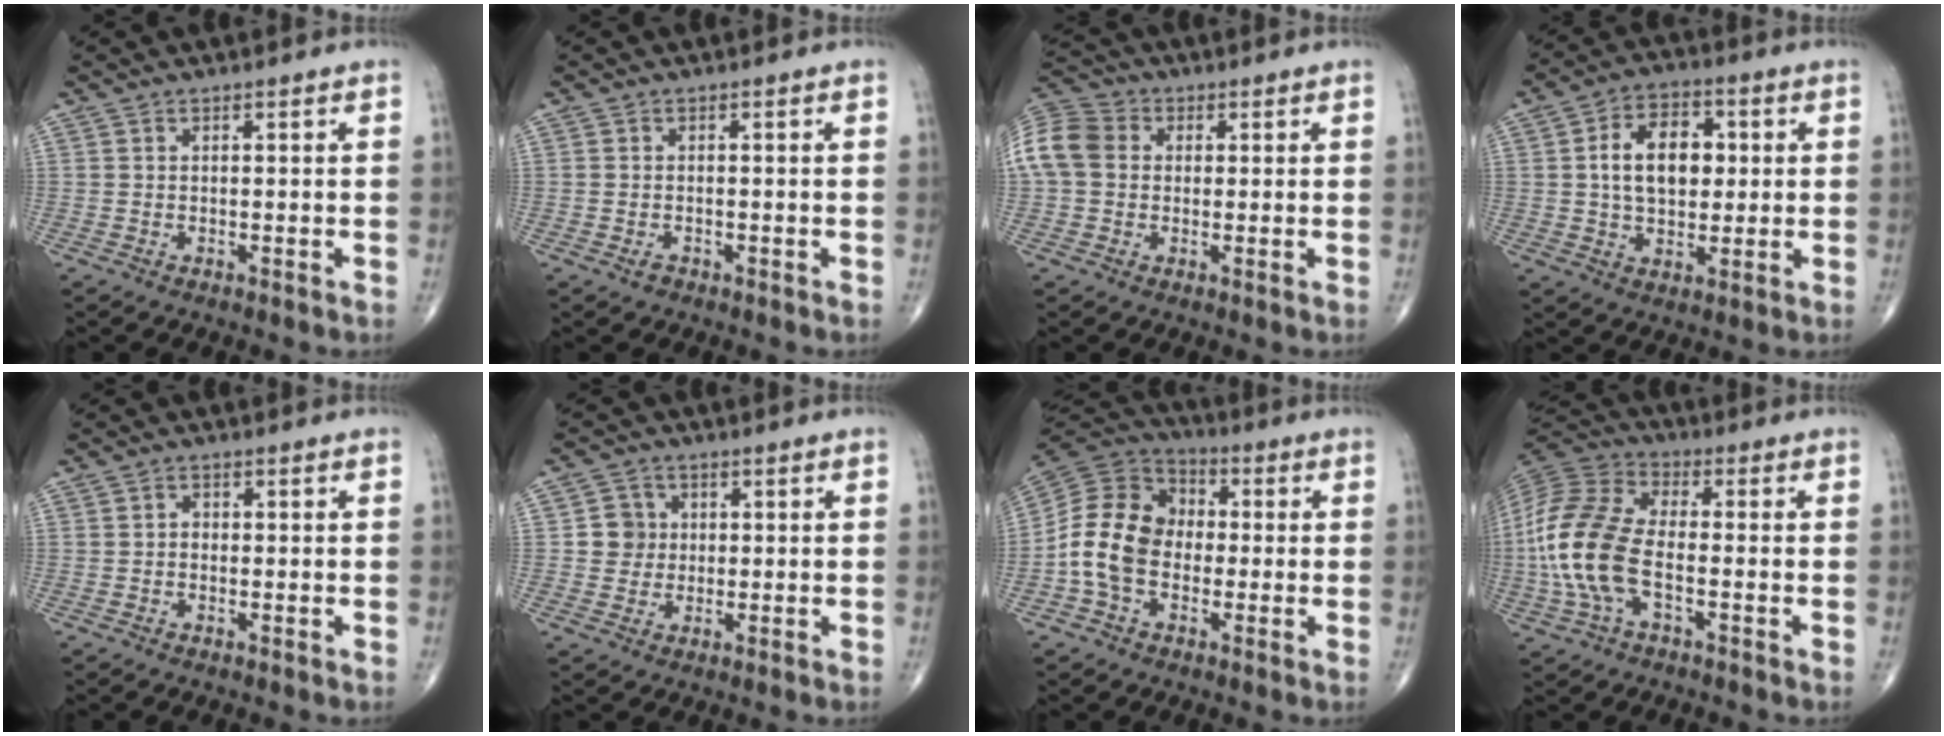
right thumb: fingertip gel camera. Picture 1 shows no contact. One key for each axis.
{"total": 1.1, "fx": -0.6, "fy": 0.8, "fz": 0.5, "tx": -0.009, "ty": 0.004, "tz": -0.010}
{"total": 11.5, "fx": 1.3, "fy": 9.4, "fz": 6.5, "tx": -0.137, "ty": 0.028, "tz": 0.016}
{"total": 11.9, "fx": 1.6, "fy": 7.8, "fz": 8.8, "tx": -0.123, "ty": 0.010, "tz": 0.026}
{"total": 1.4, "fx": -0.1, "fy": 1.2, "fz": 0.8, "tx": -0.007, "ty": 0.007, "tz": -0.003}
{"total": 4.8, "fx": 0.4, "fy": 4.6, "fz": 1.1, "tx": 0.009, "ty": 0.006, "tz": 0.002}
{"total": 13.5, "fx": -1.9, "fy": 10.1, "fz": 8.7, "tx": -0.151, "ty": 0.038, "tz": -0.046}
{"total": 16.5, "fx": -2.9, "fy": 8.6, "fz": 13.8, "tx": -0.308, "ty": 0.024, "tz": -0.059}